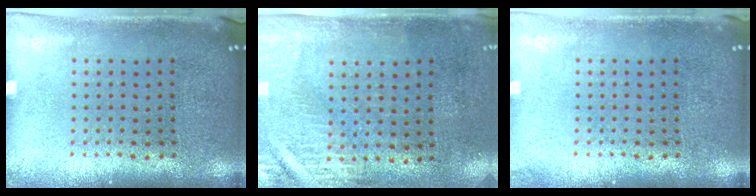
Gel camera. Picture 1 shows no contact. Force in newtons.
{"total": 2.9, "press": 2.5, "slide": 1.4}
{"total": 0.7, "press": 0.7, "slide": 0.1}